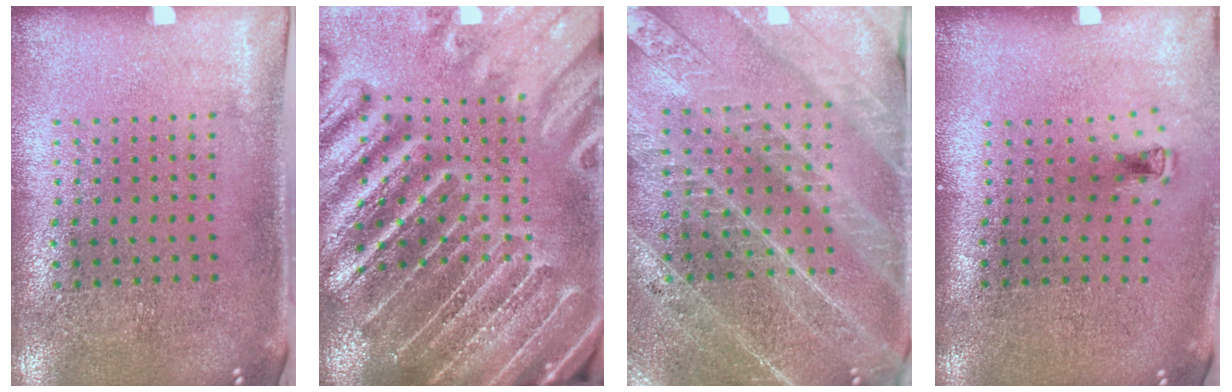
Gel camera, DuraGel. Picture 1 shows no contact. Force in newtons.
{"total": 4.4, "press": 4.1, "slide": 1.5}
{"total": 3.9, "press": 3.6, "slide": 1.5}
{"total": 0.6, "press": 0.3, "slide": 0.5}